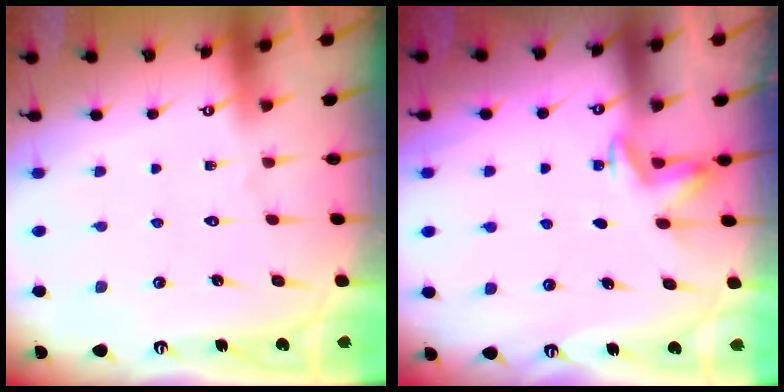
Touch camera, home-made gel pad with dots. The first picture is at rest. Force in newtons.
{"total": 3.2, "press": 3.1, "slide": 0.7}